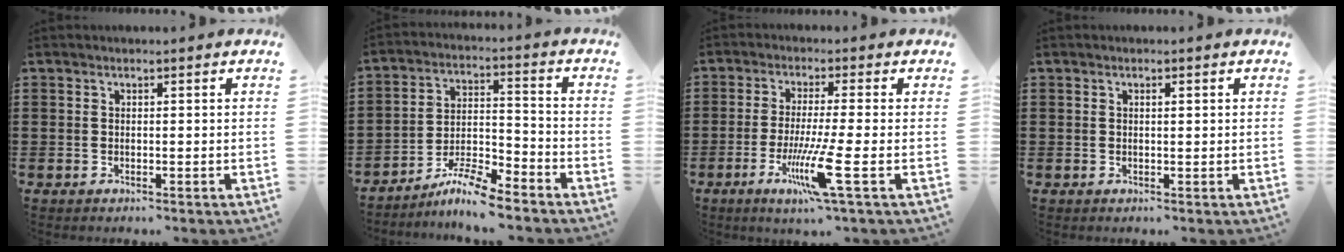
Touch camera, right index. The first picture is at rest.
{"total": 7.1, "force": [-6.4, 0.4, 3.1], "torque": [-0.062, 0.002, -0.123]}
{"total": 8.9, "force": [-3.1, 0.0, 8.3], "torque": [-0.164, -0.024, -0.057]}
{"total": 0.8, "force": [0.3, 0.3, 0.7], "torque": [-0.014, 0.002, 0.004]}